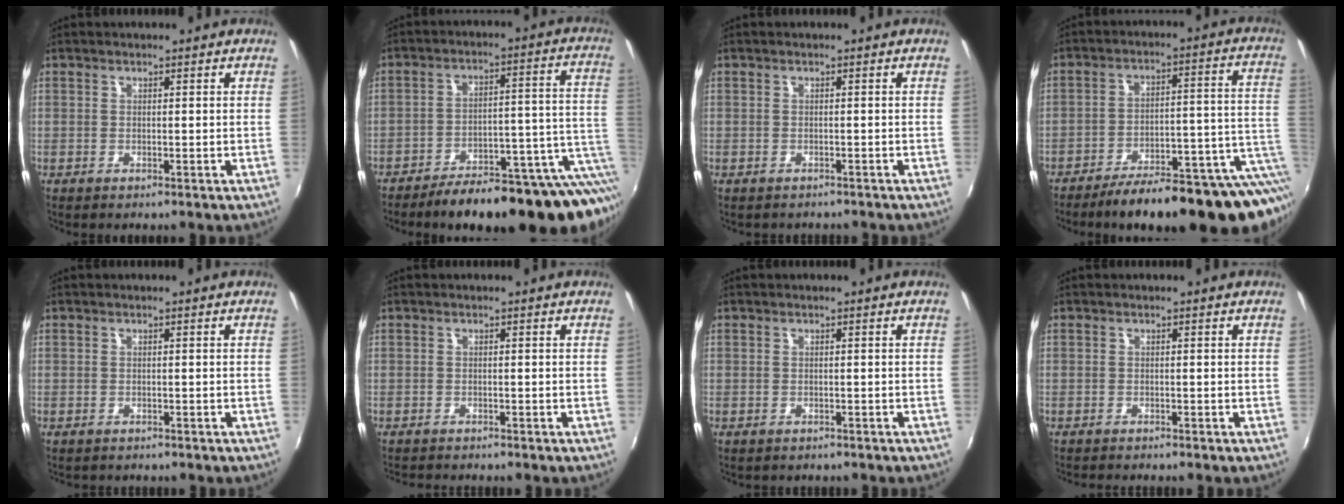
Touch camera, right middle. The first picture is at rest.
{"total": 22.9, "force": [-17.2, 5.5, 14.1], "torque": [-0.162, -0.016, -0.231]}
{"total": 1.6, "force": [-1.4, 0.7, 0.3], "torque": [-0.011, -0.007, -0.017]}
{"total": 23.2, "force": [-17.1, 4.7, 14.9], "torque": [-0.173, -0.022, -0.233]}
{"total": 0.8, "force": [-0.7, 0.4, 0.0], "torque": [-0.006, -0.001, -0.010]}
{"total": 2.2, "force": [-2.1, 0.2, 0.4], "torque": [-0.016, -0.014, -0.039]}
{"total": 1.0, "force": [-0.8, 0.5, 0.1], "torque": [-0.008, -0.002, -0.010]}
{"total": 1.6, "force": [-1.6, 0.0, 0.3], "torque": [-0.010, -0.012, -0.030]}